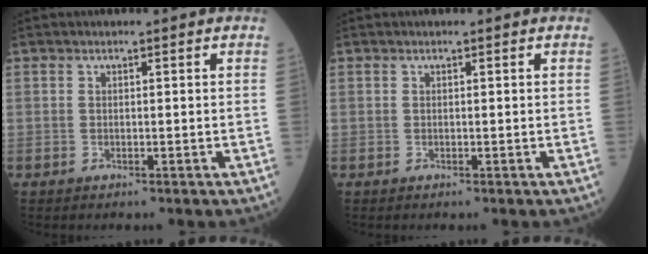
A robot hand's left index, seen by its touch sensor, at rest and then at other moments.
{"total": 0.0}